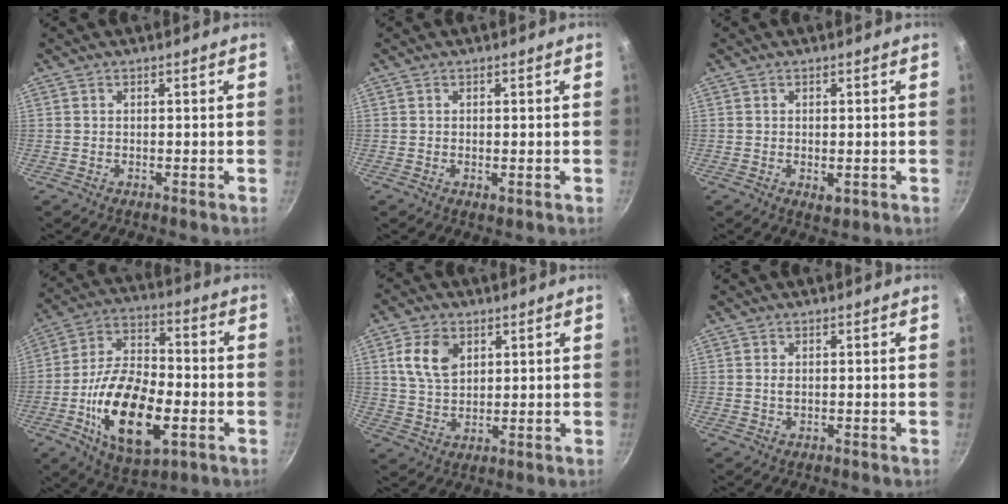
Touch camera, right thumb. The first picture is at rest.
{"total": 1.2, "force": [-0.2, 0.6, 1.0], "torque": [-0.015, -0.002, -0.002]}
{"total": 2.4, "force": [-0.5, 1.3, 1.9], "torque": [-0.029, -0.007, -0.003]}
{"total": 20.8, "force": [-5.7, 10.3, 17.1], "torque": [-0.294, 0.020, -0.099]}
{"total": 8.2, "force": [3.1, 5.5, 5.3], "torque": [-0.087, -0.008, 0.059]}
{"total": 1.0, "force": [0.2, 0.6, 0.8], "torque": [-0.015, -0.001, 0.002]}